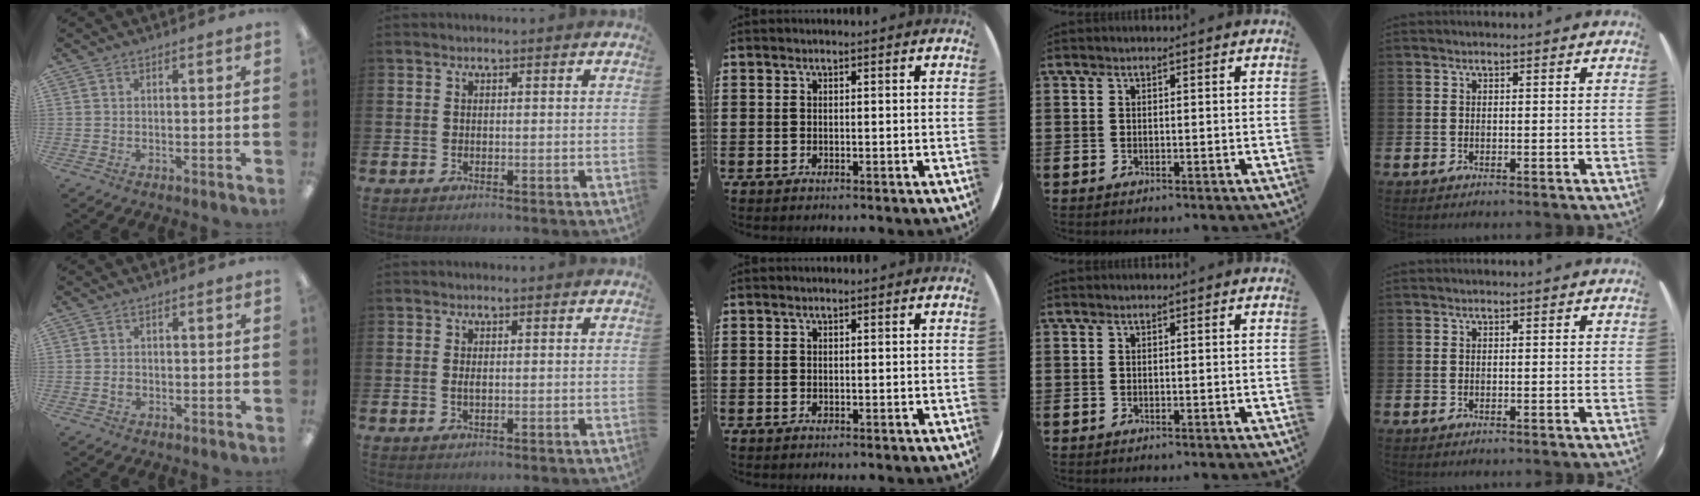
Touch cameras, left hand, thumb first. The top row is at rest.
{"thumb": {"total": 1.1, "force": [-0.2, 0.9, 0.7], "torque": [-0.012, 0.002, -0.005]}, "index": {"total": 0.8, "force": [0.1, 0.2, 0.7], "torque": [-0.009, 0.000, 0.000]}}